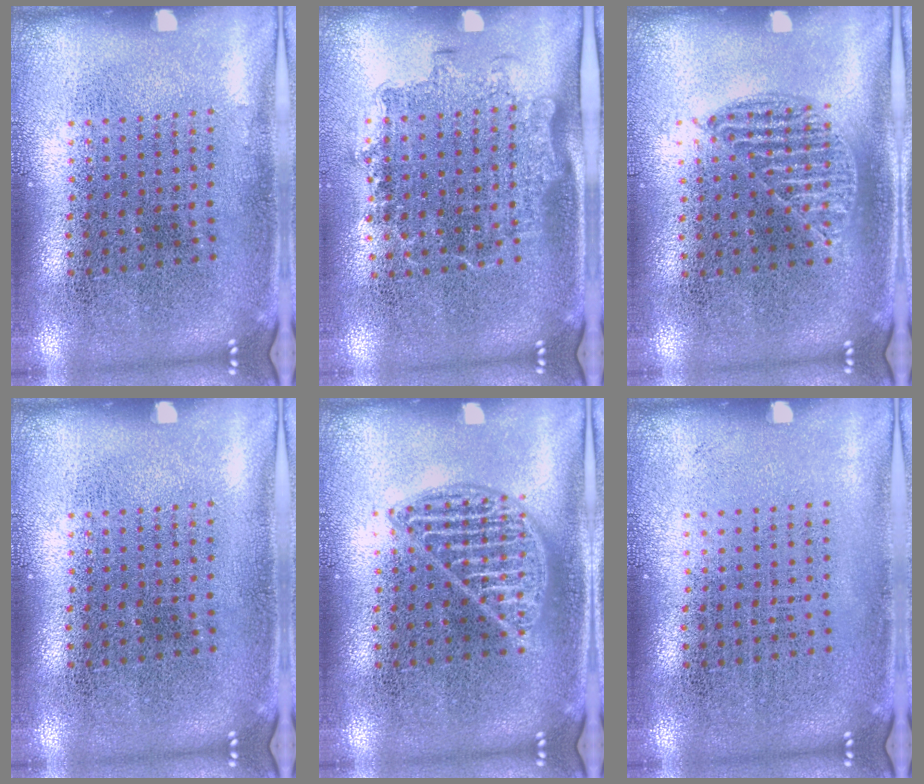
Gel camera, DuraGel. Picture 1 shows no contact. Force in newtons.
{"total": 1.4, "press": 1.2, "slide": 0.8}
{"total": 0.9, "press": 0.8, "slide": 0.4}
{"total": 0.0}
{"total": 2.0, "press": 2.0, "slide": 0.2}
{"total": 0.0}